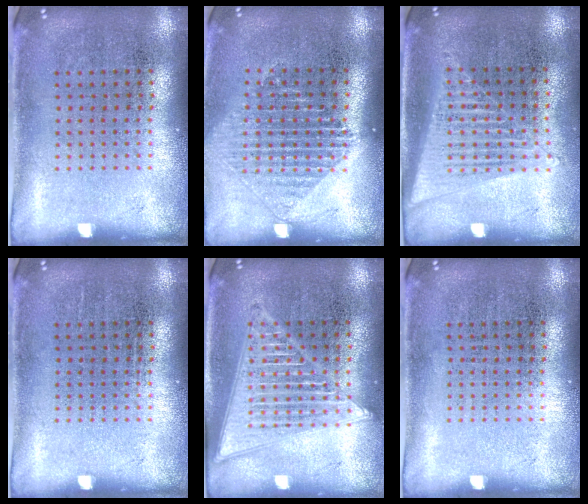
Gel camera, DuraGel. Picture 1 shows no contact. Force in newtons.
{"total": 1.2, "press": 1.2, "slide": 0.5}
{"total": 1.5, "press": 1.4, "slide": 0.5}
{"total": 0.0}
{"total": 3.1, "press": 3.1, "slide": 0.3}
{"total": 0.0}